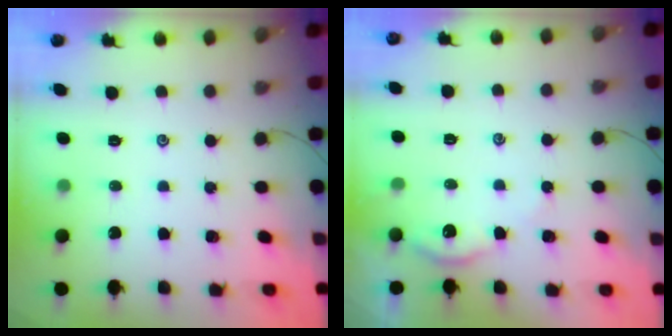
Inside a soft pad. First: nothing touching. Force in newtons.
{"total": 3.2, "press": 3.2, "slide": 0.3}